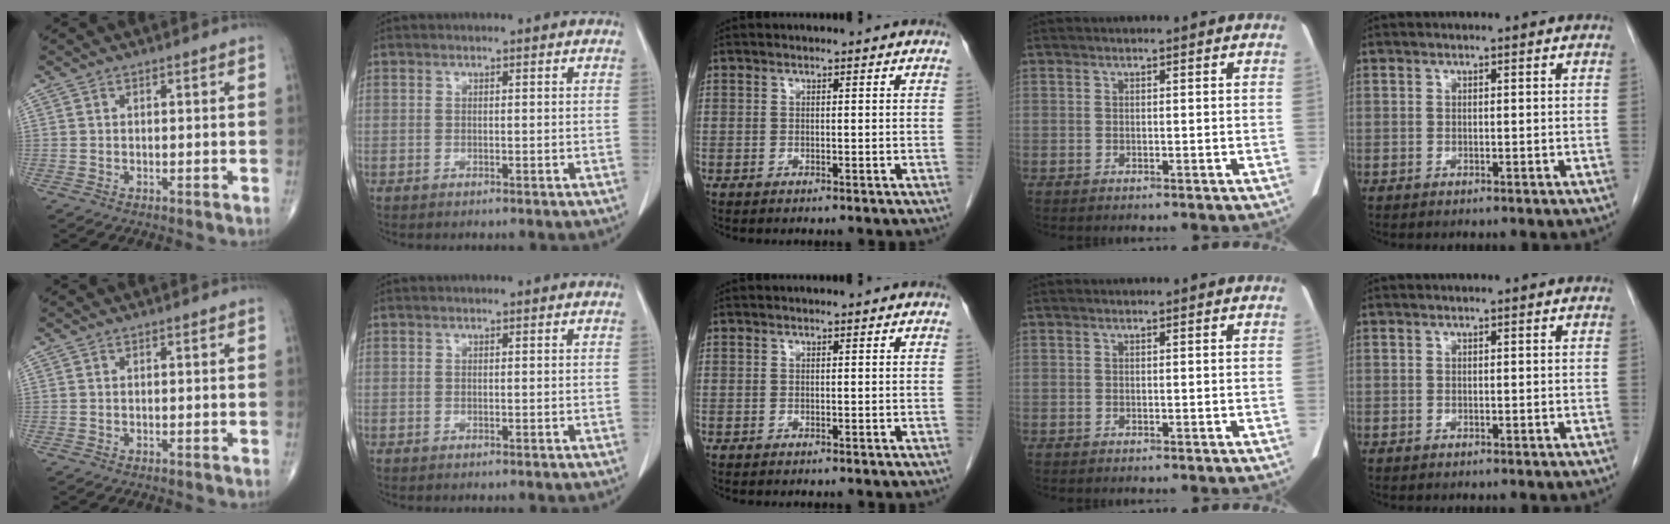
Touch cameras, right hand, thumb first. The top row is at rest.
{}